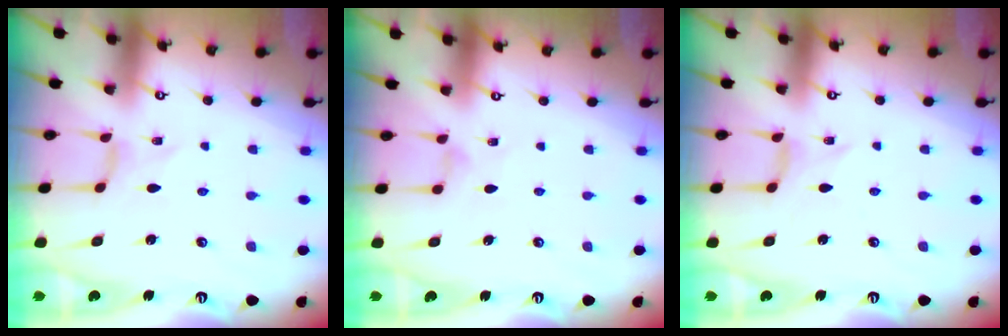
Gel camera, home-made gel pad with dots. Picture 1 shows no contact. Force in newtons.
{"total": 0.6, "press": 0.5, "slide": 0.2}
{"total": 0.0}